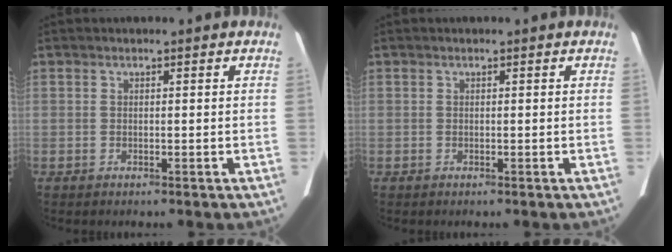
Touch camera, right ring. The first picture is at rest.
{"total": 0.0}